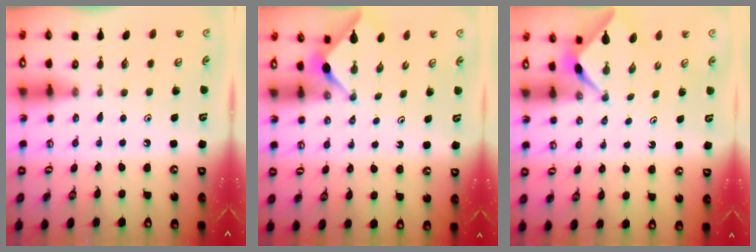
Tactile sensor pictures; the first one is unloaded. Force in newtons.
{"total": 3.0, "press": 3.0, "slide": 0.4}
{"total": 2.4, "press": 2.4, "slide": 0.1}